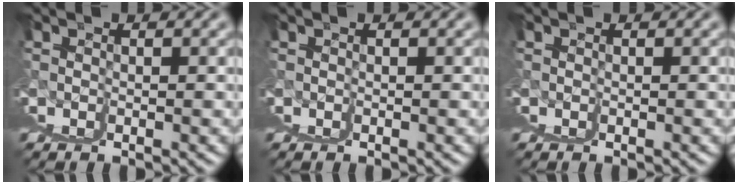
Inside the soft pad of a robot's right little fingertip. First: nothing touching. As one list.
[{"total": 0.0}, {"total": 0.0}]